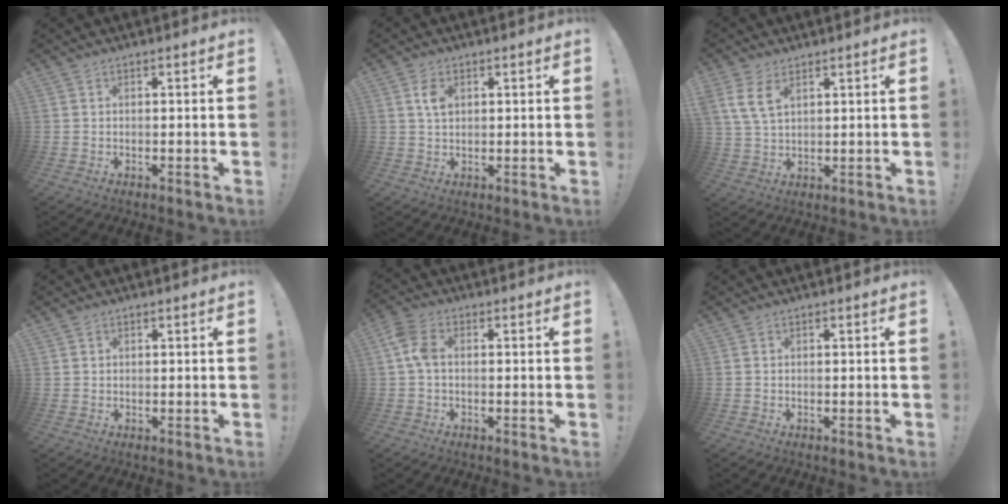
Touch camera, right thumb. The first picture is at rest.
{"total": 4.7, "force": [1.7, 2.9, 3.2], "torque": [-0.042, -0.005, 0.027]}
{"total": 7.4, "force": [3.7, 3.9, 5.1], "torque": [-0.094, -0.009, 0.073]}
{"total": 0.9, "force": [0.5, 0.7, 0.0], "torque": [0.006, -0.001, 0.008]}
{"total": 5.9, "force": [0.4, 3.6, 4.6], "torque": [-0.089, 0.007, 0.008]}
{"total": 0.0}